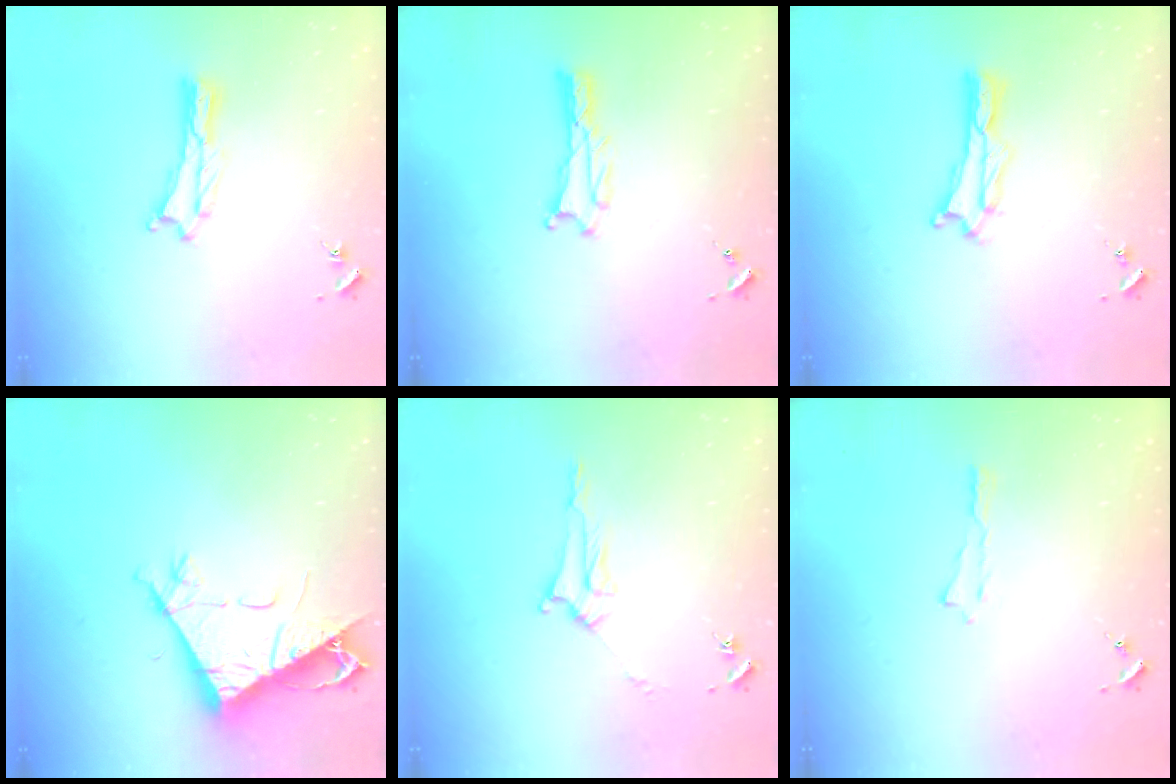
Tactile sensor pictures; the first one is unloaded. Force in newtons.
{"total": 0.9, "press": 0.8, "slide": 0.1}
{"total": 0.9, "press": 0.9, "slide": 0.2}
{"total": 8.0, "press": 7.9, "slide": 1.2}
{"total": 3.0, "press": 3.0, "slide": 0.3}
{"total": 0.0}